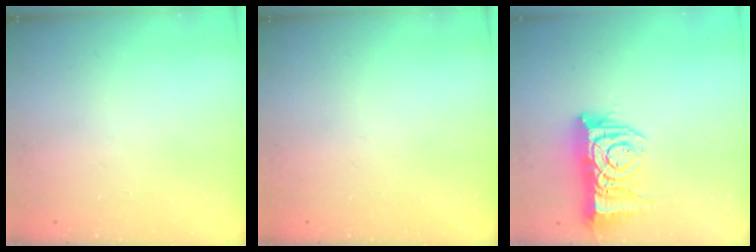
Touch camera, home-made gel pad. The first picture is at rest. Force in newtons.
{"total": 0.0}
{"total": 11.3, "press": 11.2, "slide": 1.4}